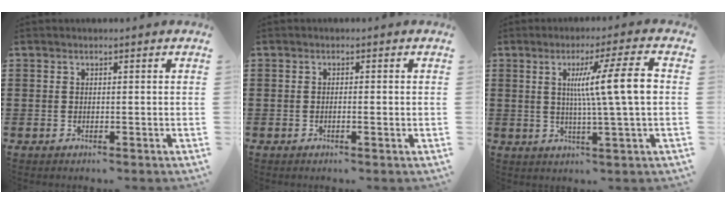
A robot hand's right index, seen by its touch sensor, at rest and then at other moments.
{"total": 0.9, "force": [-0.3, 0.0, 0.8], "torque": [-0.015, -0.003, -0.005]}
{"total": 10.8, "force": [1.5, 0.3, 10.7], "torque": [-0.179, -0.002, 0.014]}